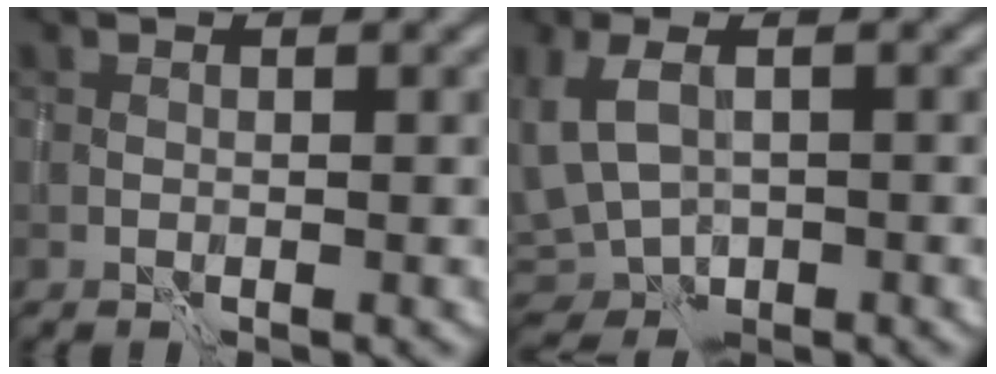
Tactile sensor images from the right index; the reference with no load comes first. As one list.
[{"total": 5.5, "force": [-1.2, 3.9, 3.8], "torque": [-0.073, -0.011, -0.007]}]